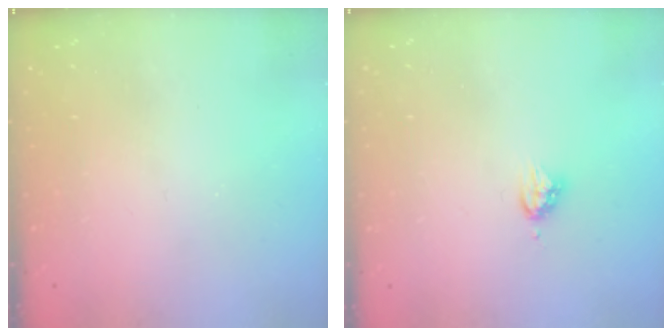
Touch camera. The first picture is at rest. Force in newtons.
{"total": 4.6, "press": 4.6, "slide": 0.4}